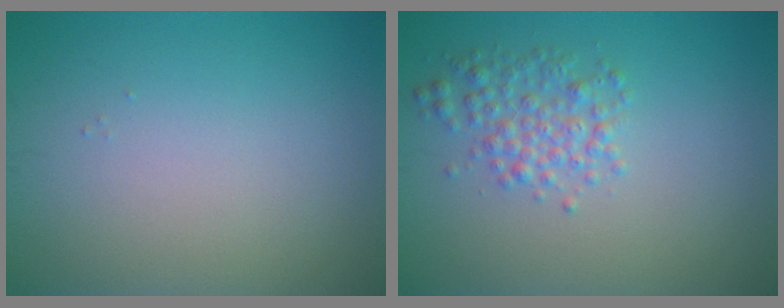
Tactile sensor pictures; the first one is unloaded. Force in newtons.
{"total": 2.6, "press": 2.6, "slide": 0.0}